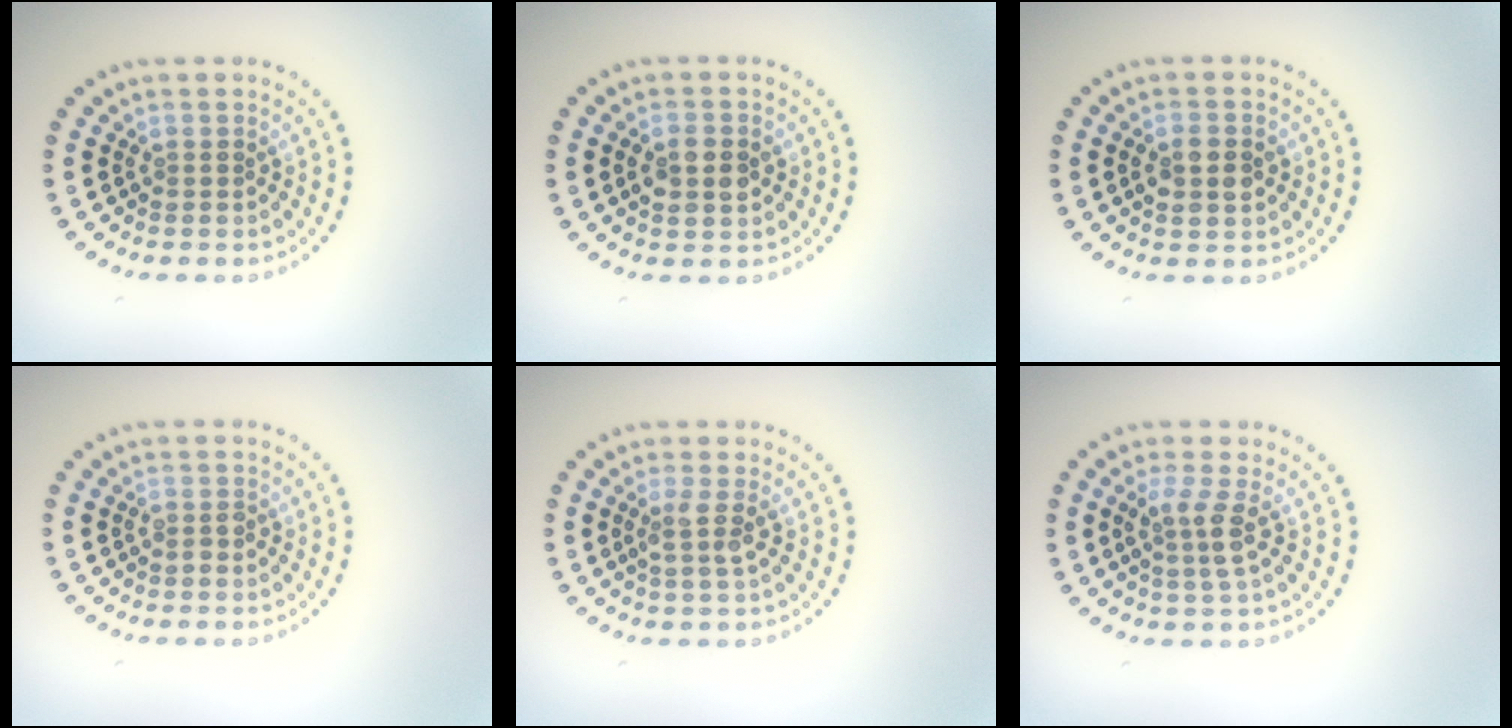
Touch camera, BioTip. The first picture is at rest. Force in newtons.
{"total": 2.8, "press": 2.8, "slide": 0.1}
{"total": 2.5, "press": 2.5, "slide": 0.2}
{"total": 0.8, "press": 0.7, "slide": 0.4}
{"total": 1.8, "press": 1.4, "slide": 1.2}
{"total": 2.3, "press": 1.9, "slide": 1.4}